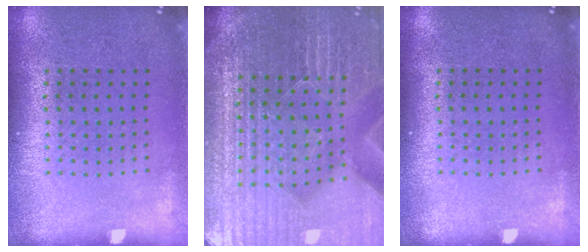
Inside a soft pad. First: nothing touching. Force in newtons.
{"total": 5.7, "press": 5.2, "slide": 2.3}
{"total": 0.0}